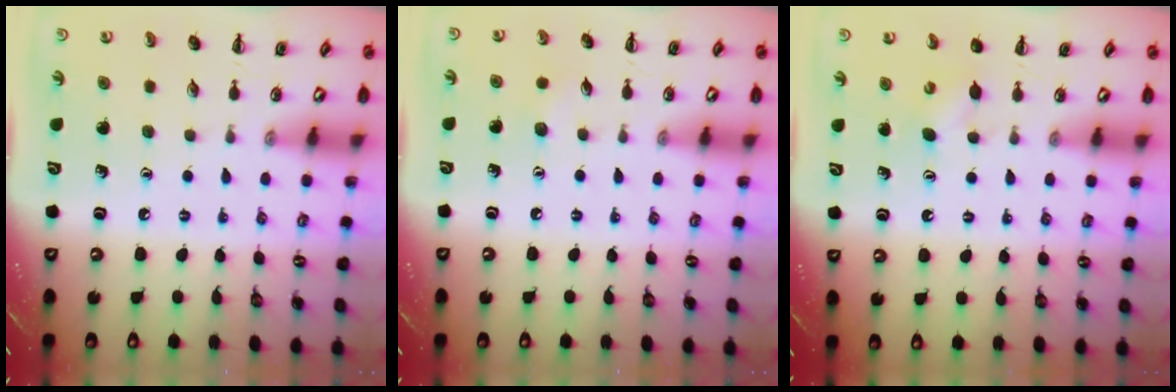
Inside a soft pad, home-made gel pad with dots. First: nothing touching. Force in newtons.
{"total": 4.4, "press": 4.2, "slide": 1.2}
{"total": 2.9, "press": 2.9, "slide": 0.6}